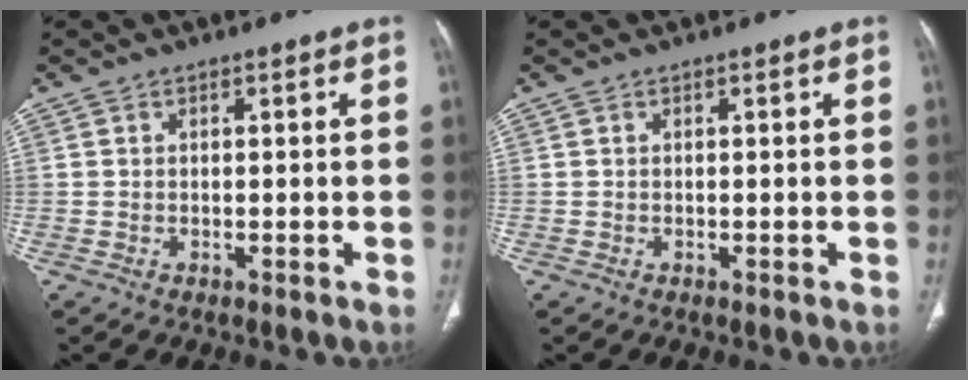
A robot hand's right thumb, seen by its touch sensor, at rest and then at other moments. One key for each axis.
{"total": 0.0}